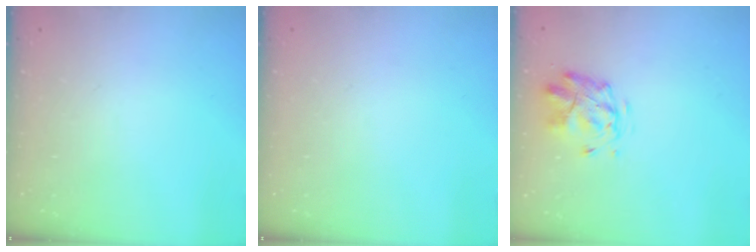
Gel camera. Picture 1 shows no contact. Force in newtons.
{"total": 0.0}
{"total": 2.8, "press": 2.4, "slide": 1.3}